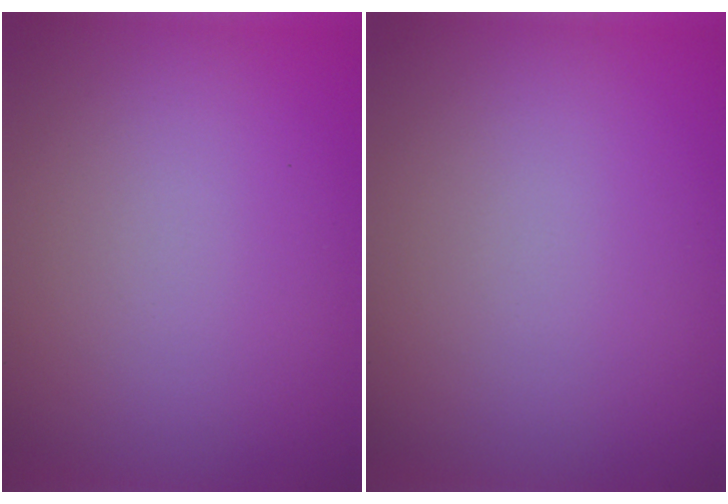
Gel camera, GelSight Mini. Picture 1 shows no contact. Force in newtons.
{"total": 0.0}